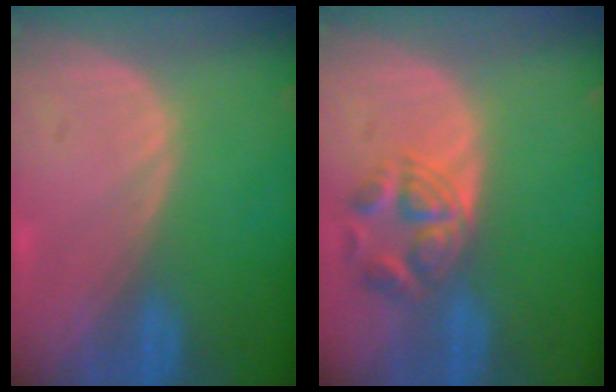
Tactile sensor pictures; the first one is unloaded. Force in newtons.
{"total": 5.5, "press": 5.1, "slide": 2.0}